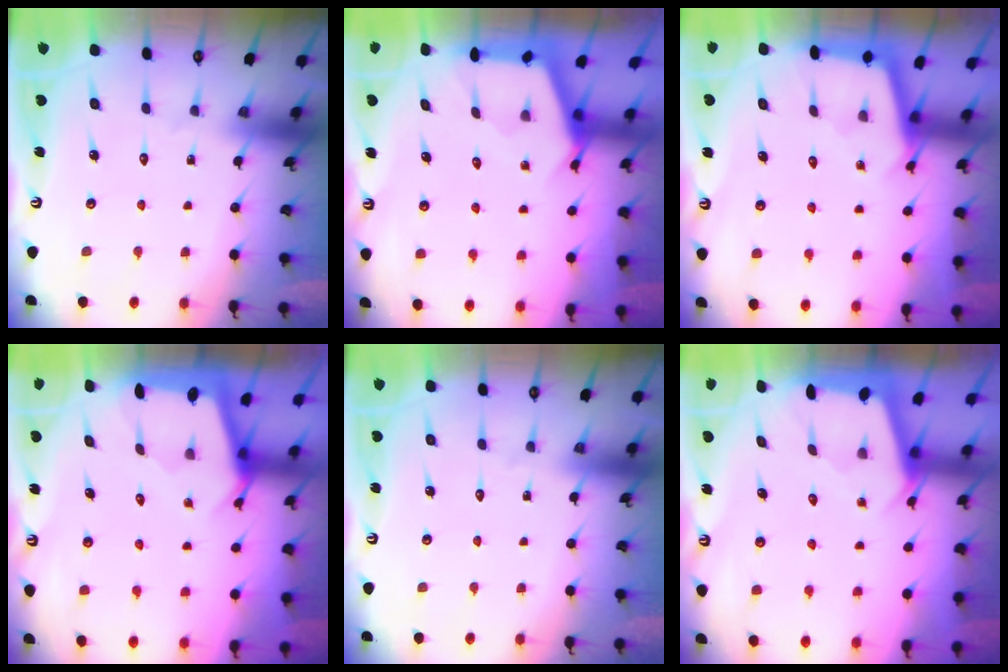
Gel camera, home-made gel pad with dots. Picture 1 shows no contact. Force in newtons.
{"total": 2.6, "press": 2.6, "slide": 0.4}
{"total": 2.5, "press": 2.5, "slide": 0.2}
{"total": 2.1, "press": 2.1, "slide": 0.1}
{"total": 0.0}
{"total": 2.2, "press": 2.2, "slide": 0.3}